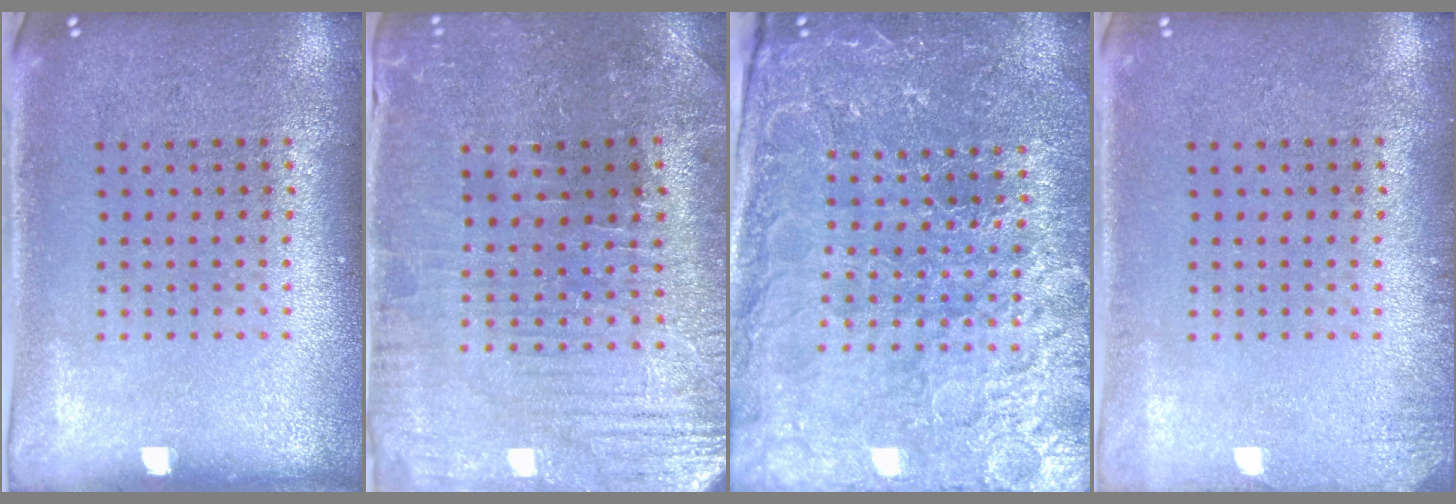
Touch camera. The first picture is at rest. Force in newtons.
{"total": 1.6, "press": 1.6, "slide": 0.4}
{"total": 4.6, "press": 4.3, "slide": 1.4}
{"total": 1.2, "press": 1.2, "slide": 0.2}